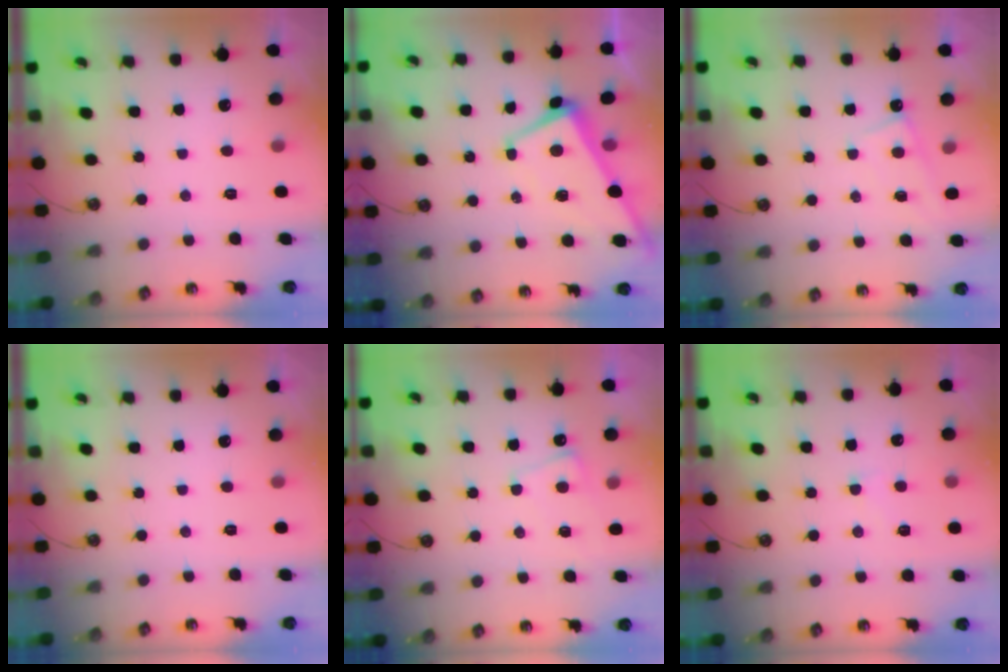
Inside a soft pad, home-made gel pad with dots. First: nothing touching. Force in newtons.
{"total": 2.2, "press": 2.1, "slide": 0.6}
{"total": 2.4, "press": 2.4, "slide": 0.3}
{"total": 0.0}
{"total": 2.4, "press": 2.4, "slide": 0.4}
{"total": 1.5, "press": 1.4, "slide": 0.6}